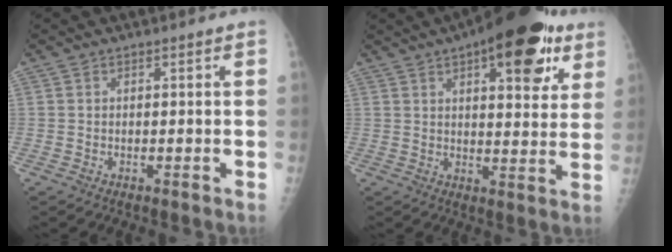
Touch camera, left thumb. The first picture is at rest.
{"total": 18.4, "force": [9.3, 7.4, 14.0], "torque": [-0.156, -0.022, 0.125]}